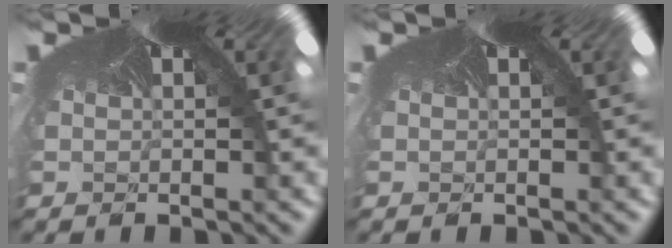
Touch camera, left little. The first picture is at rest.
{"total": 0.0}